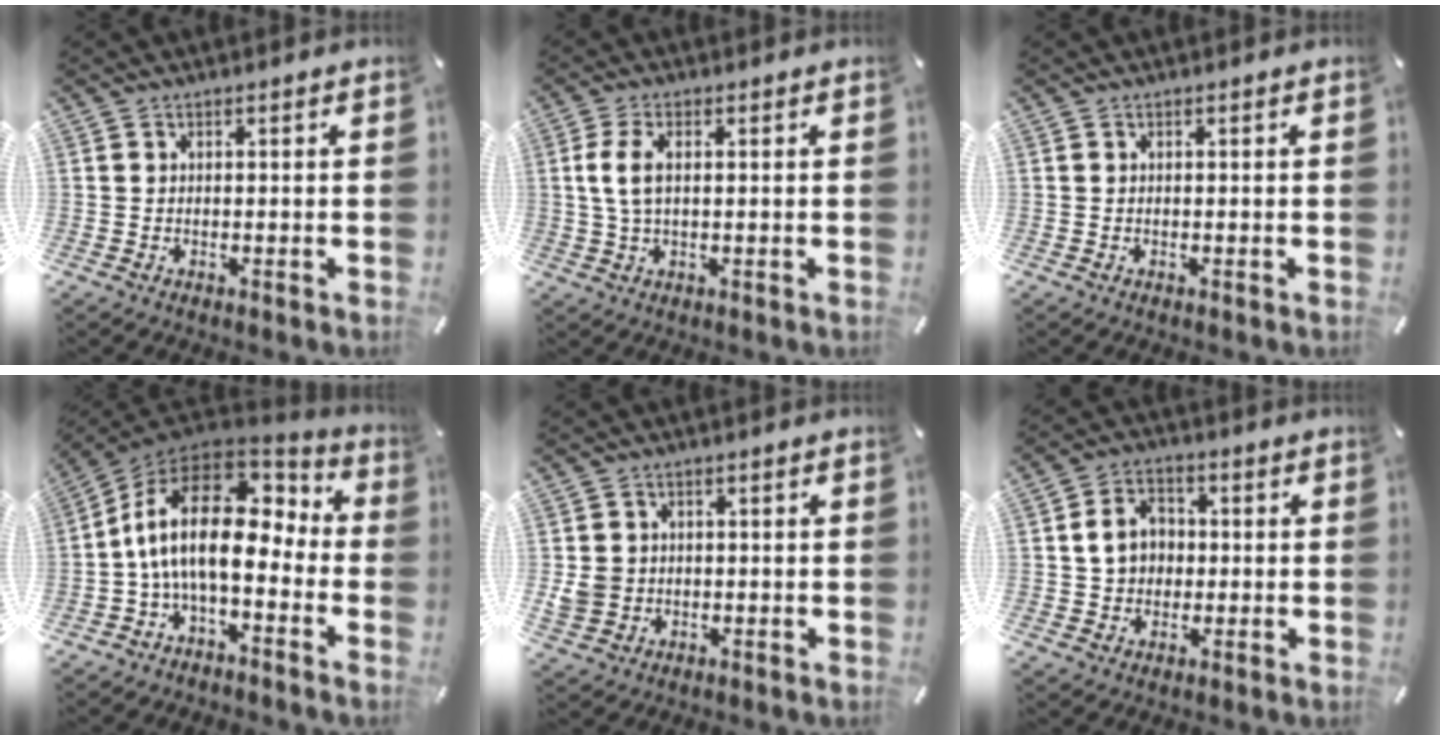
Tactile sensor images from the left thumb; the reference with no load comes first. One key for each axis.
{"total": 6.2, "fx": 1.2, "fy": 2.9, "fz": 5.3, "tx": -0.126, "ty": -0.001, "tz": 0.015}
{"total": 0.0}
{"total": 18.2, "fx": 1.0, "fy": 9.2, "fz": 15.7, "tx": -0.321, "ty": -0.013, "tz": 0.016}
{"total": 4.8, "fx": -0.3, "fy": 4.6, "fz": 1.4, "tx": -0.038, "ty": 0.003, "tz": -0.006}
{"total": 7.4, "fx": 0.4, "fy": 6.2, "fz": 4.1, "tx": -0.083, "ty": 0.006, "tz": 0.003}